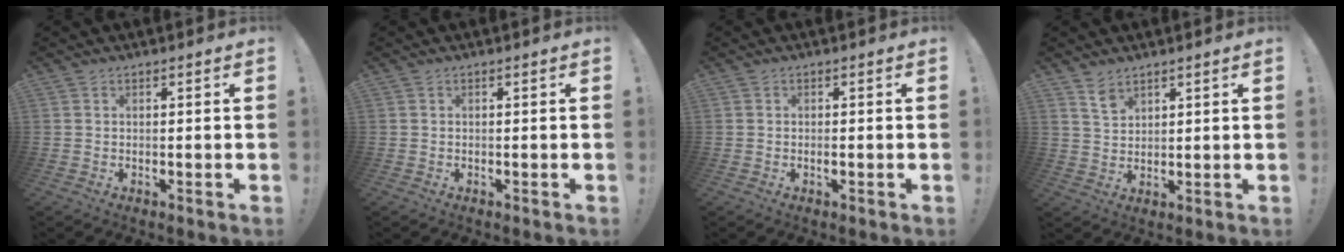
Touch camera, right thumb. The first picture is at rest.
{"total": 0.0}
{"total": 0.9, "force": [-0.4, 0.3, 0.8], "torque": [-0.014, -0.001, -0.006]}
{"total": 5.1, "force": [3.9, 3.0, 1.5], "torque": [-0.018, -0.024, 0.072]}